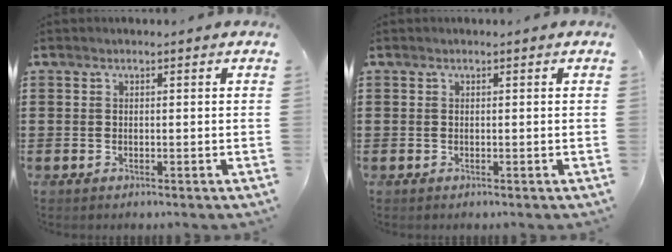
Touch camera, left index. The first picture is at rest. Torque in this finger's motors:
{"motor_torque": [0.00, 0.00, 0.00, 0.00]}